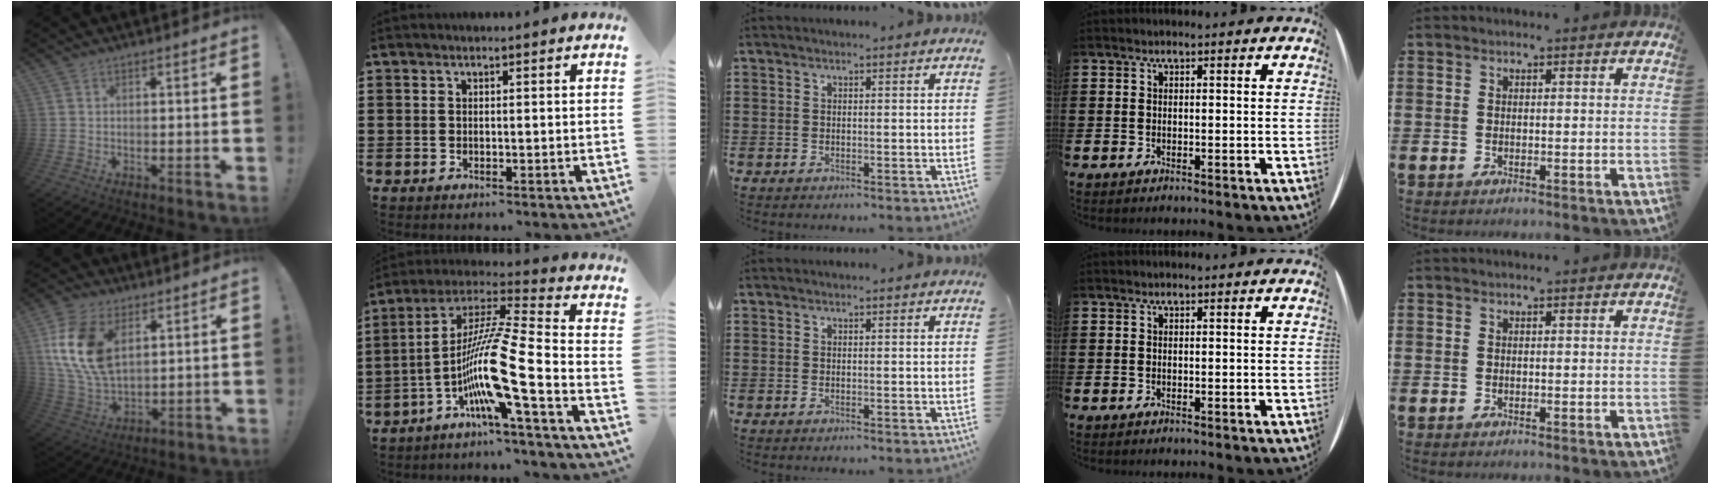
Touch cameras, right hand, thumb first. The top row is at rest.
{"thumb": {"total": 16.7, "force": [6.0, 10.6, 11.5], "torque": [-0.229, -0.023, 0.111]}, "index": {"total": 13.7, "force": [-6.1, 0.0, 12.2], "torque": [-0.257, -0.029, -0.126]}}